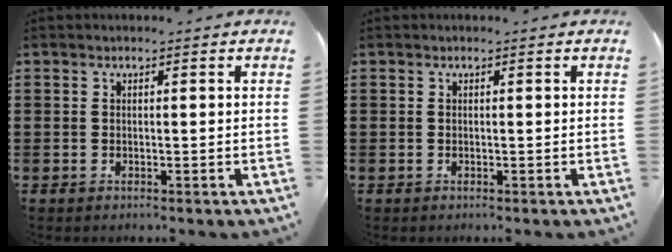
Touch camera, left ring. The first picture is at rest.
{"total": 0.0}